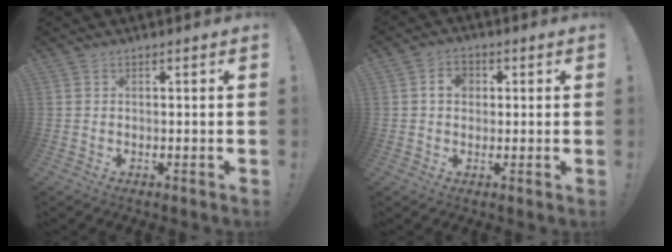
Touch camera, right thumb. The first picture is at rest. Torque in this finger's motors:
{"motor_torque": [0.48, 0.84, 0.32, -0.14, 0.22]}